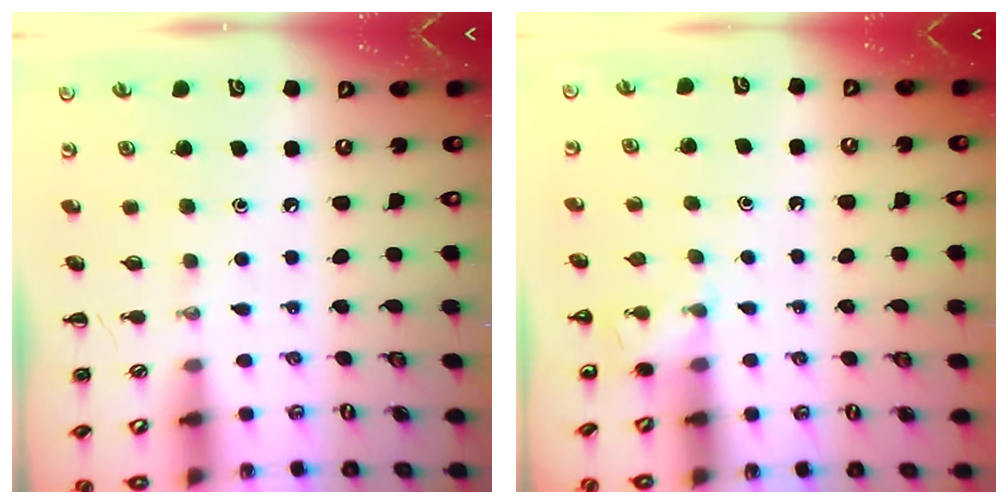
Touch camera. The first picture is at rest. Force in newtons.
{"total": 5.2, "press": 5.0, "slide": 1.5}